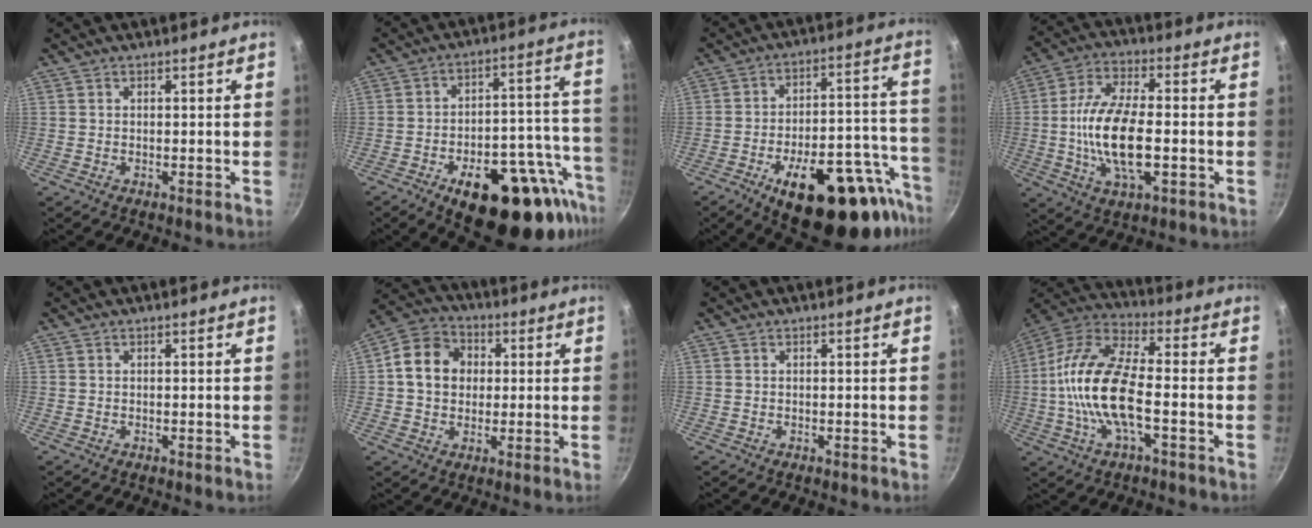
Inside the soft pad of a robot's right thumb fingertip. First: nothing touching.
{"total": 24.1, "force": [-12.5, 10.8, 17.6], "torque": [-0.187, 0.058, -0.168]}
{"total": 26.9, "force": [-14.6, 11.0, 19.7], "torque": [-0.220, 0.072, -0.201]}
{"total": 15.0, "force": [-2.1, 6.4, 13.4], "torque": [-0.252, 0.015, -0.048]}
{"total": 0.0}
{"total": 10.8, "force": [1.4, 9.0, 5.8], "torque": [-0.075, 0.014, 0.005]}
{"total": 0.0}
{"total": 16.9, "force": [-2.8, 6.9, 15.2], "torque": [-0.291, 0.038, -0.072]}